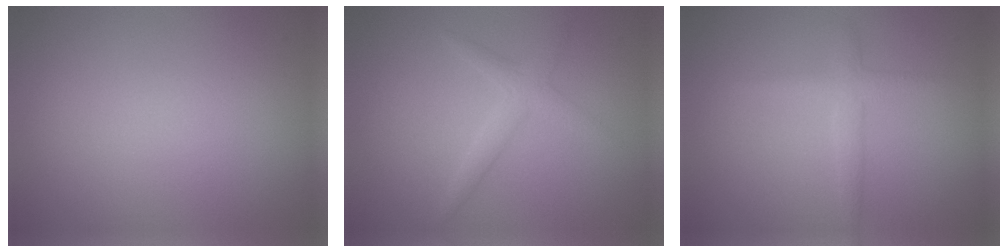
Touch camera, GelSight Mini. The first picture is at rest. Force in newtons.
{"total": 1.4, "press": 1.4, "slide": 0.0}
{"total": 1.9, "press": 1.9, "slide": 0.2}